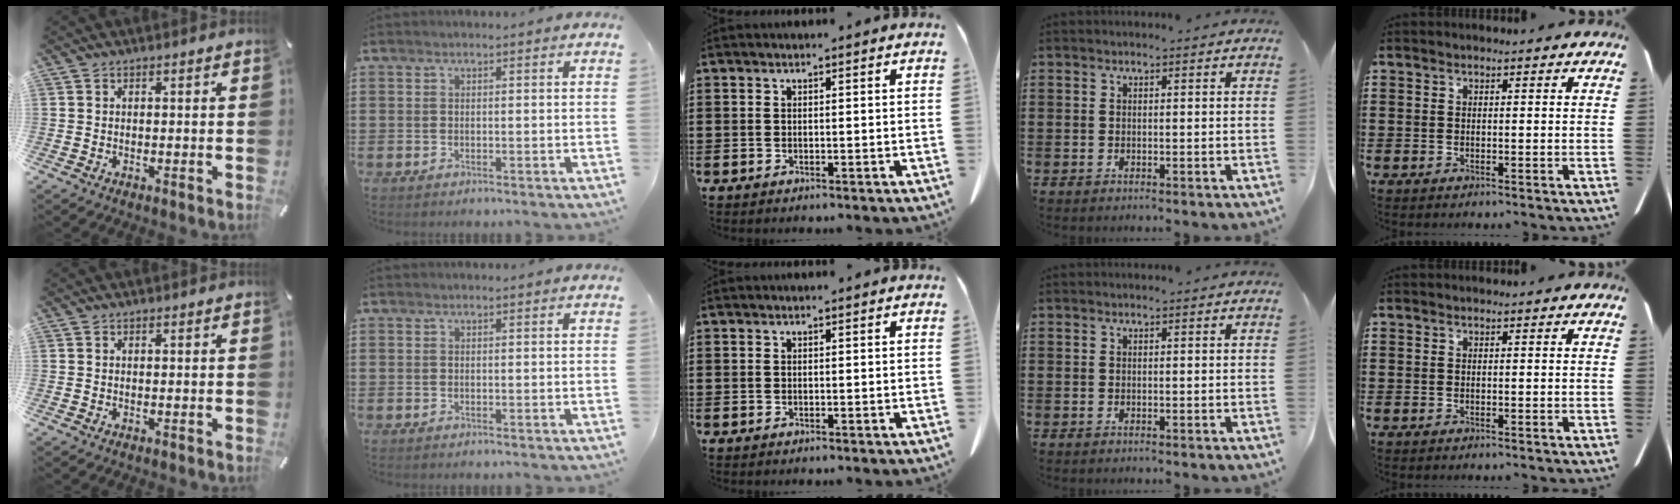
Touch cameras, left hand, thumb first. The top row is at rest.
{}